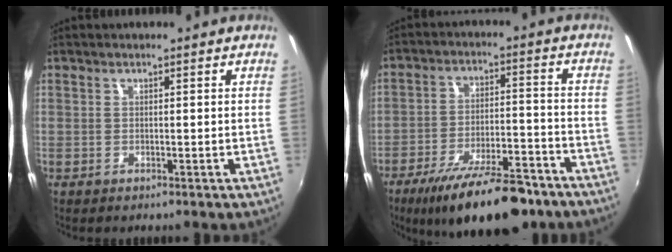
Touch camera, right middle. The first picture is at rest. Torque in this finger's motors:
{"motor_torque": [1.07, -1.06, 0.31, 0.21]}